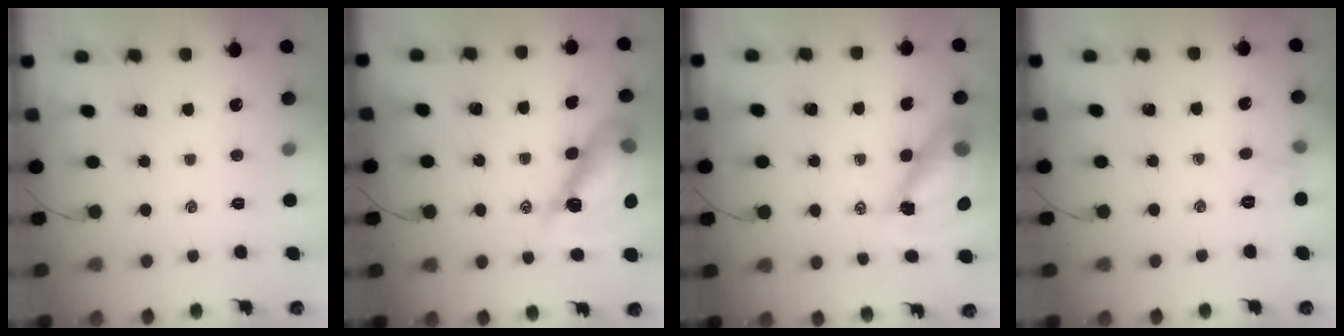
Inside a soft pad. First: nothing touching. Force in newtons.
{"total": 16.2, "press": 15.6, "slide": 4.6}
{"total": 12.5, "press": 12.1, "slide": 3.2}
{"total": 5.3, "press": 5.1, "slide": 1.5}